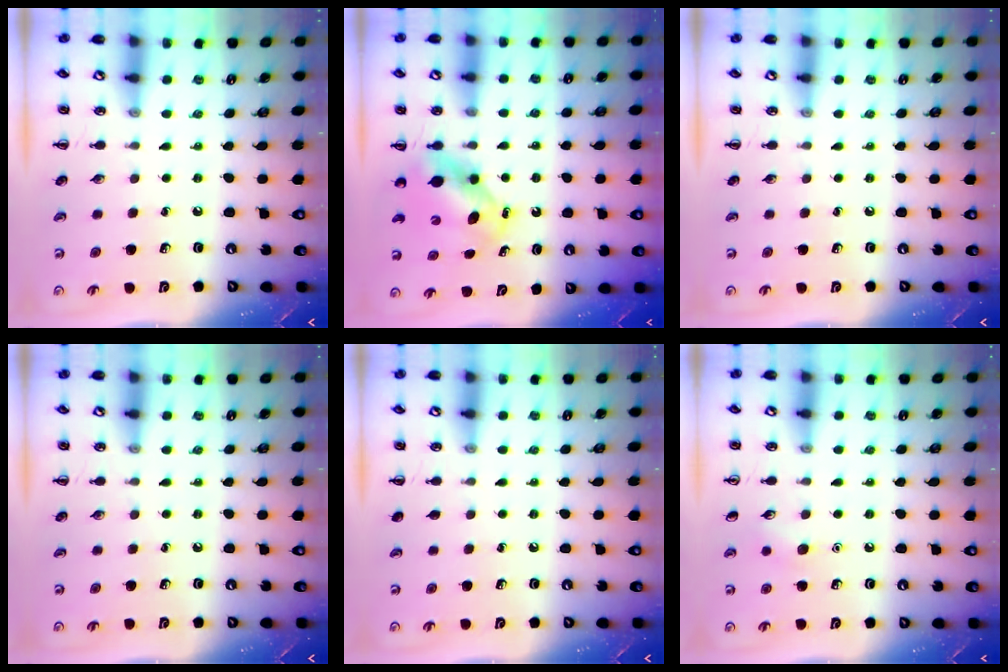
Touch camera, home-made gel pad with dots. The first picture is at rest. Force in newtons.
{"total": 5.6, "press": 5.5, "slide": 1.1}
{"total": 0.0}
{"total": 0.0}
{"total": 0.0}
{"total": 5.3, "press": 5.0, "slide": 1.7}